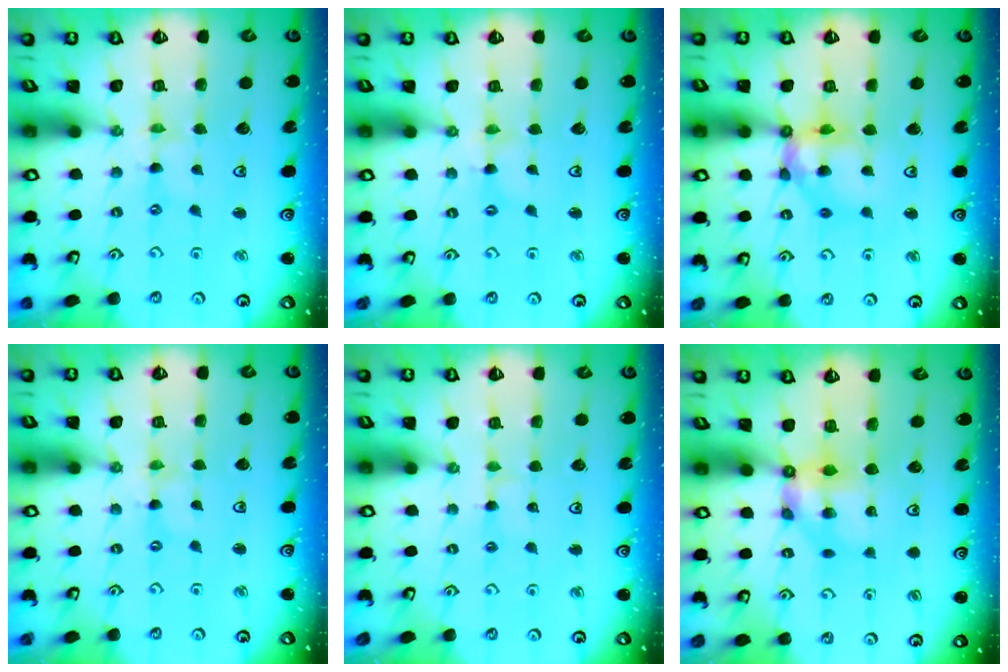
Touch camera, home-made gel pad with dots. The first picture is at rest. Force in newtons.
{"total": 1.3, "press": 1.3, "slide": 0.2}
{"total": 12.4, "press": 12.3, "slide": 1.5}
{"total": 0.0}
{"total": 1.8, "press": 1.8, "slide": 0.2}
{"total": 6.6, "press": 6.6, "slide": 0.3}